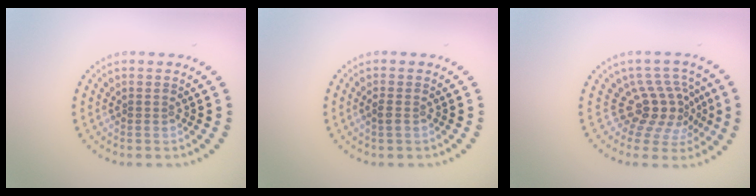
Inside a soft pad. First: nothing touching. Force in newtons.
{"total": 0.8, "press": 0.8, "slide": 0.2}
{"total": 4.0, "press": 2.8, "slide": 2.9}